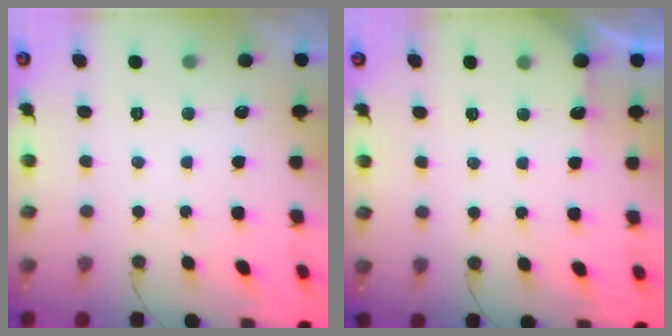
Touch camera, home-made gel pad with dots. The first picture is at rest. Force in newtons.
{"total": 4.1, "press": 4.0, "slide": 0.6}